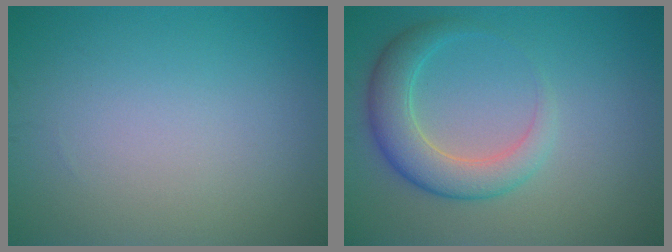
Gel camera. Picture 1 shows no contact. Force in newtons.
{"total": 4.6, "press": 4.6, "slide": 0.3}